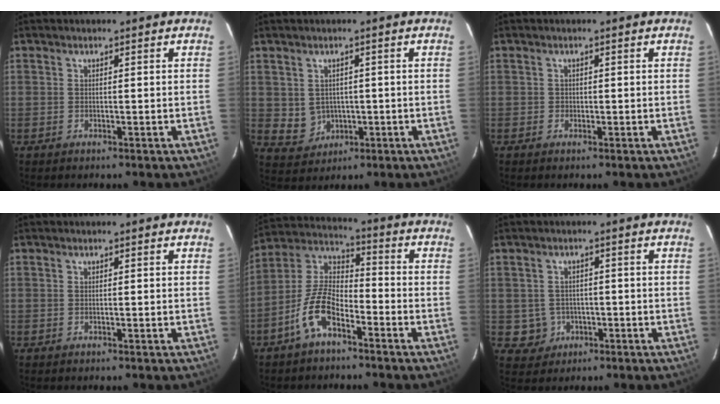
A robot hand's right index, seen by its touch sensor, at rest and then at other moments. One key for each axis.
{"total": 4.7, "fx": 0.2, "fy": 4.6, "fz": 1.1, "tx": -0.030, "ty": 0.009, "tz": 0.024}
{"total": 0.7, "fx": -0.2, "fy": 0.6, "fz": 0.0, "tx": 0.003, "ty": 0.001, "tz": -0.002}
{"total": 0.0}
{"total": 10.3, "fx": -5.8, "fy": 4.5, "fz": 7.2, "tx": -0.155, "ty": 0.020, "tz": -0.114}
{"total": 4.3, "fx": -0.8, "fy": 4.2, "fz": 0.3, "tx": -0.015, "ty": 0.016, "tz": -0.001}